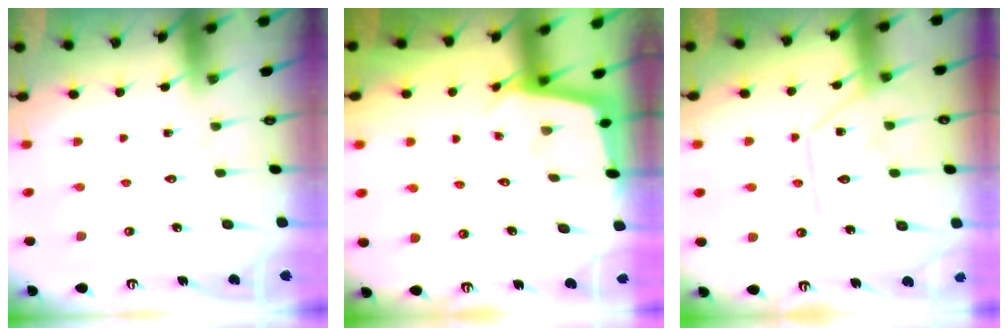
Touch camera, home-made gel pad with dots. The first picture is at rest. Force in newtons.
{"total": 2.2, "press": 2.2, "slide": 0.2}
{"total": 12.9, "press": 12.9, "slide": 1.2}